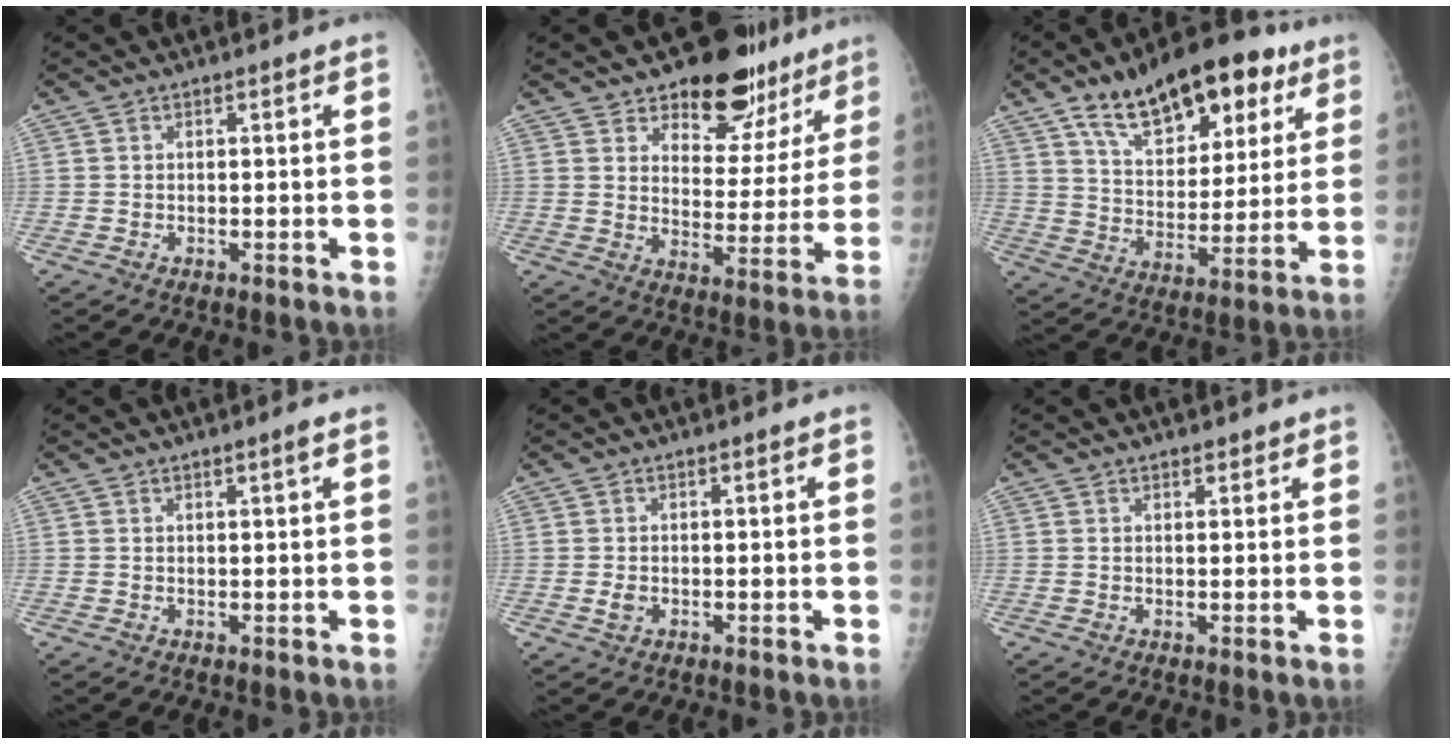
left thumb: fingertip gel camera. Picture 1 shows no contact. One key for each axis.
{"total": 17.0, "fx": 13.0, "fy": 8.9, "fz": 6.3, "tx": -0.025, "ty": -0.085, "tz": 0.166}
{"total": 21.5, "fx": 12.1, "fy": 10.8, "fz": 14.2, "tx": -0.178, "ty": -0.029, "tz": 0.197}
{"total": 1.3, "fx": 0.8, "fy": -0.1, "fz": 1.0, "tx": -0.015, "ty": -0.005, "tz": 0.014}
{"total": 1.4, "fx": -0.1, "fy": 1.0, "fz": 0.9, "tx": -0.016, "ty": -0.002, "tz": 0.000}
{"total": 1.6, "fx": 1.3, "fy": 0.8, "fz": 0.5, "tx": 0.001, "ty": -0.007, "tz": 0.015}